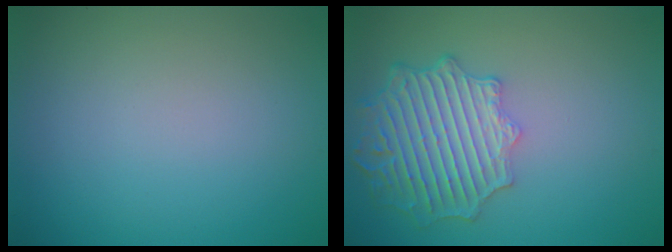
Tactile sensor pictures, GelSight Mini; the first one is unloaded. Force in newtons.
{"total": 6.3, "press": 5.2, "slide": 3.6}